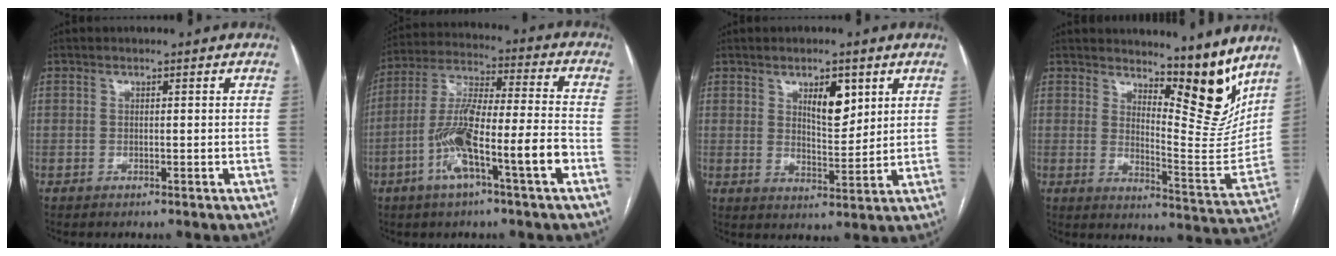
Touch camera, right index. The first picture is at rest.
{"total": 14.4, "force": [-5.6, 0.9, 13.2], "torque": [-0.250, 0.009, -0.103]}
{"total": 6.2, "force": [3.0, 2.3, 4.9], "torque": [-0.082, -0.004, 0.053]}
{"total": 11.0, "force": [9.0, 2.4, 5.9], "torque": [-0.076, -0.043, 0.132]}